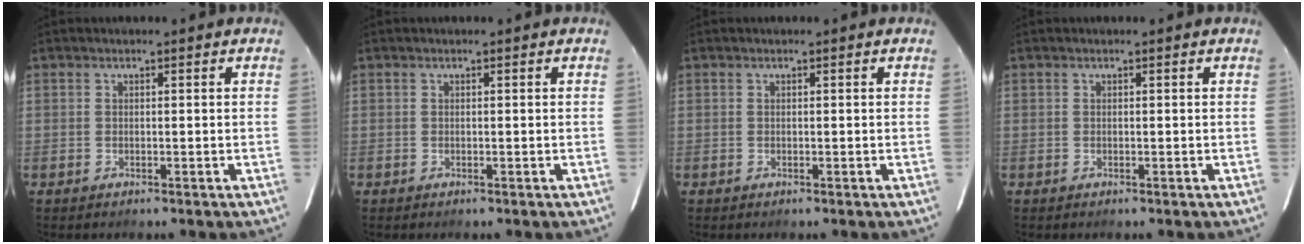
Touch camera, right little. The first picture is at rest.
{"total": 0.0}
{"total": 0.0}
{"total": 0.0}